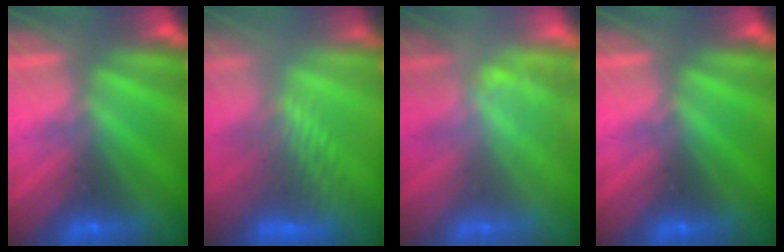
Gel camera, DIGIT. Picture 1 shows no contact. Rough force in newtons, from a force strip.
{"total": 7.1}
{"total": 1.5}
{"total": 0.0}